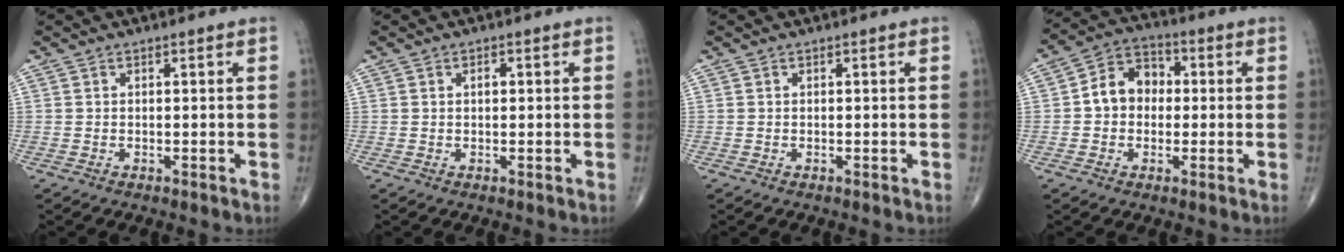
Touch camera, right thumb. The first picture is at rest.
{"total": 1.3, "force": [0.3, 0.8, 1.0], "torque": [-0.015, 0.002, 0.004]}
{"total": 0.0}
{"total": 8.6, "force": [0.1, 6.9, 5.1], "torque": [-0.062, 0.028, -0.011]}